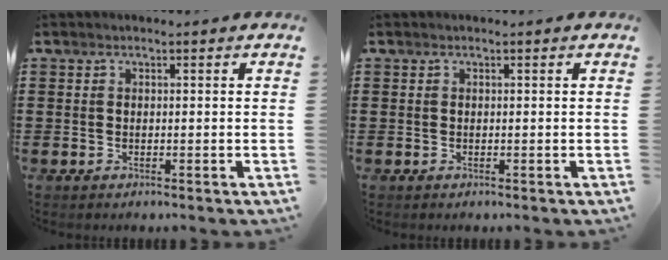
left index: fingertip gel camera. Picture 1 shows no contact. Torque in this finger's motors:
{"motor_torque": [0.00, 0.00, 0.00, 0.00]}